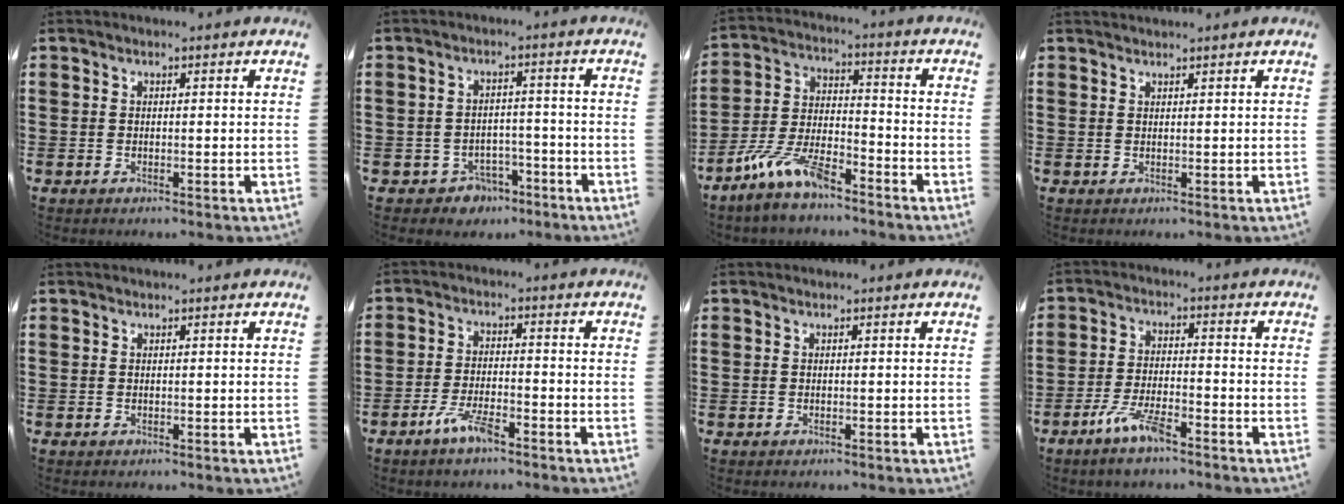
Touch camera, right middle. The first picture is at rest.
{"total": 3.6, "force": [-3.1, 1.7, 0.4], "torque": [-0.017, 0.005, -0.064]}
{"total": 9.1, "force": [-7.2, 2.1, 5.1], "torque": [-0.119, 0.003, -0.141]}
{"total": 0.8, "force": [0.8, -0.2, -0.1], "torque": [-0.002, -0.004, 0.018]}
{"total": 0.0}
{"total": 5.1, "force": [-3.4, 1.2, 3.6], "torque": [-0.078, -0.001, -0.065]}
{"total": 0.0}
{"total": 6.2, "force": [-4.2, 1.4, 4.3], "torque": [-0.096, -0.004, -0.078]}